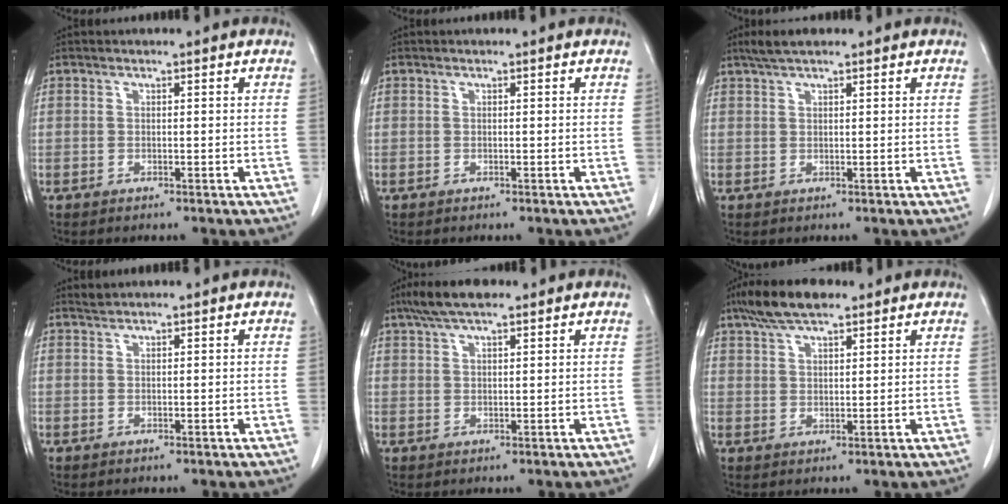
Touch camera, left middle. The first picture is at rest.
{"total": 0.0}
{"total": 3.4, "force": [2.6, 0.6, 2.1], "torque": [-0.045, 0.015, 0.049]}
{"total": 0.8, "force": [0.8, -0.1, 0.0], "torque": [-0.006, 0.004, 0.019]}
{"total": 6.3, "force": [4.7, 1.5, 4.0], "torque": [-0.080, 0.022, 0.084]}
{"total": 7.8, "force": [5.8, 2.1, 4.8], "torque": [-0.096, 0.019, 0.105]}